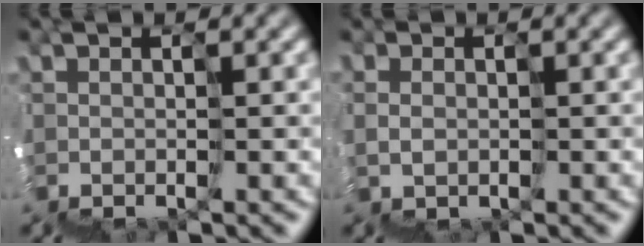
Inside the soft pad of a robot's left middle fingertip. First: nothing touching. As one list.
[{"total": 0.8, "force": [-0.2, 0.6, -0.5], "torque": [0.024, 0.006, 0.001]}]